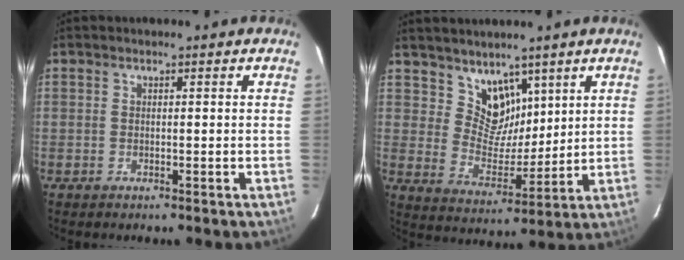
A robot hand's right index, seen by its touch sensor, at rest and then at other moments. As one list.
[{"total": 8.2, "force": [5.7, 5.4, 2.3], "torque": [-0.031, -0.002, 0.113]}]